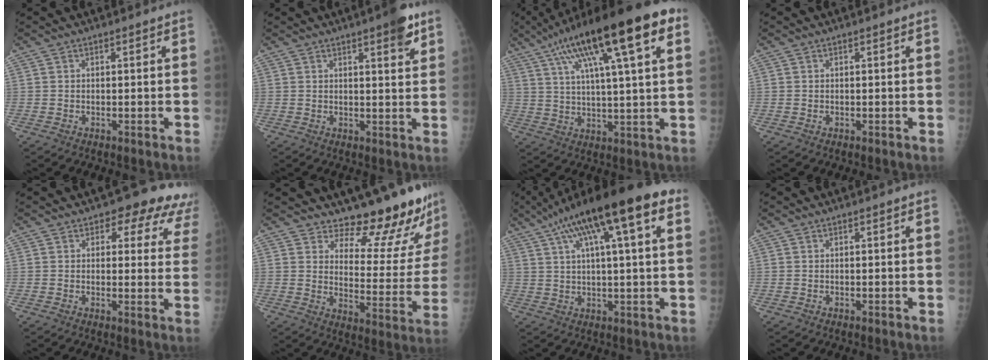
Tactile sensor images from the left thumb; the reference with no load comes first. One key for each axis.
{"total": 5.4, "fx": 3.2, "fy": 1.1, "fz": 4.2, "tx": -0.049, "ty": -0.014, "tz": 0.038}
{"total": 23.2, "fx": 10.7, "fy": 5.2, "fz": 19.9, "tx": -0.322, "ty": 0.015, "tz": 0.170}
{"total": 0.0}
{"total": 10.9, "fx": 7.5, "fy": 5.9, "fz": 5.2, "tx": 0.001, "ty": -0.025, "tz": 0.066}
{"total": 16.6, "fx": 15.5, "fy": 3.8, "fz": 4.5, "tx": -0.011, "ty": -0.160, "tz": 0.192}
{"total": 19.7, "fx": 8.9, "fy": 4.4, "fz": 17.1, "tx": -0.280, "ty": 0.029, "tz": 0.137}
{"total": 0.0}